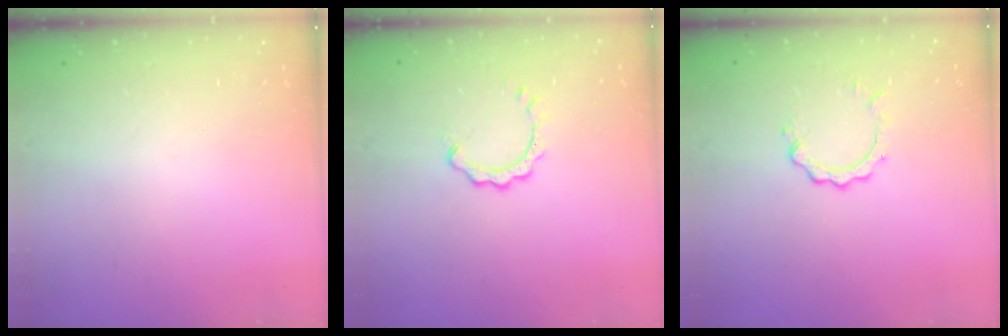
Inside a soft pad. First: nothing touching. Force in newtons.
{"total": 3.3, "press": 3.3, "slide": 0.4}
{"total": 3.3, "press": 3.2, "slide": 0.3}